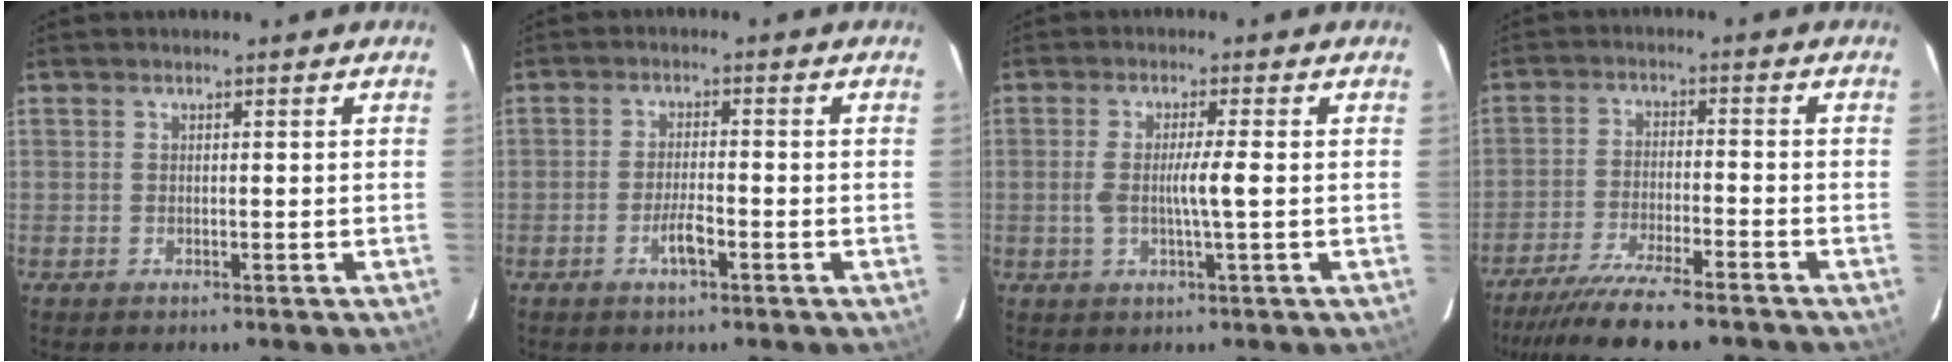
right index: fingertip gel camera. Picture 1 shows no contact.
{"total": 3.3, "force": [-1.6, 0.6, 2.8], "torque": [-0.055, 0.000, -0.030]}
{"total": 4.3, "force": [-0.3, -0.3, 4.3], "torque": [-0.080, -0.004, -0.005]}
{"total": 13.2, "force": [-11.3, 0.8, 6.7], "torque": [-0.106, -0.029, -0.180]}